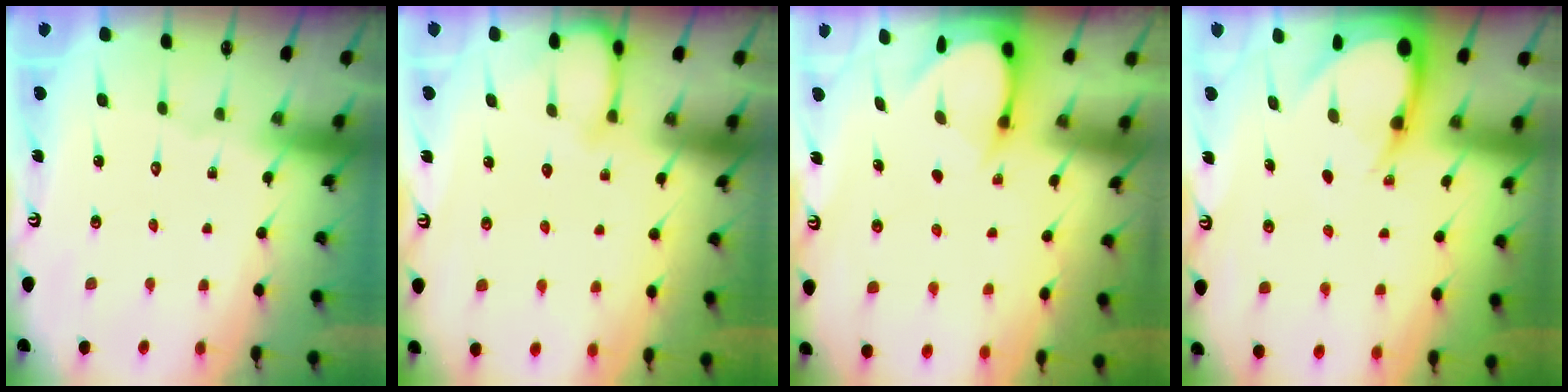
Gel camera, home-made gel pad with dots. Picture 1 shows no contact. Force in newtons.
{"total": 4.7, "press": 4.7, "slide": 0.4}
{"total": 3.9, "press": 3.8, "slide": 0.3}
{"total": 5.8, "press": 5.7, "slide": 0.6}